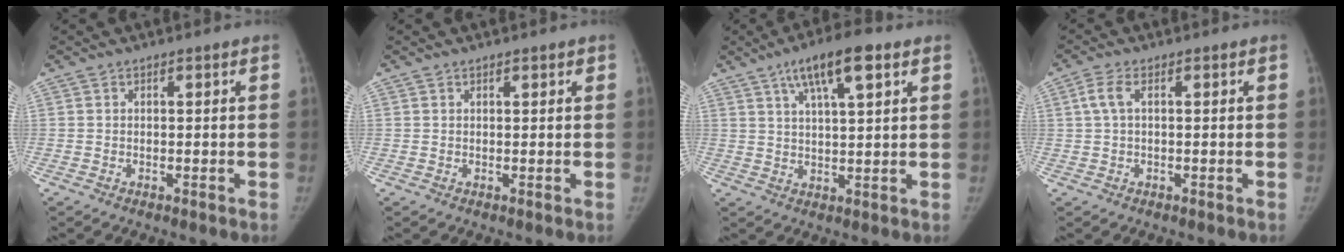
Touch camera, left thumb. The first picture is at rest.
{"total": 0.7, "force": [0.6, 0.3, 0.4], "torque": [-0.002, -0.002, 0.006]}
{"total": 9.9, "force": [5.3, 2.4, 7.9], "torque": [-0.128, -0.010, 0.089]}
{"total": 2.8, "force": [0.5, 1.2, 2.4], "torque": [-0.068, 0.011, 0.012]}